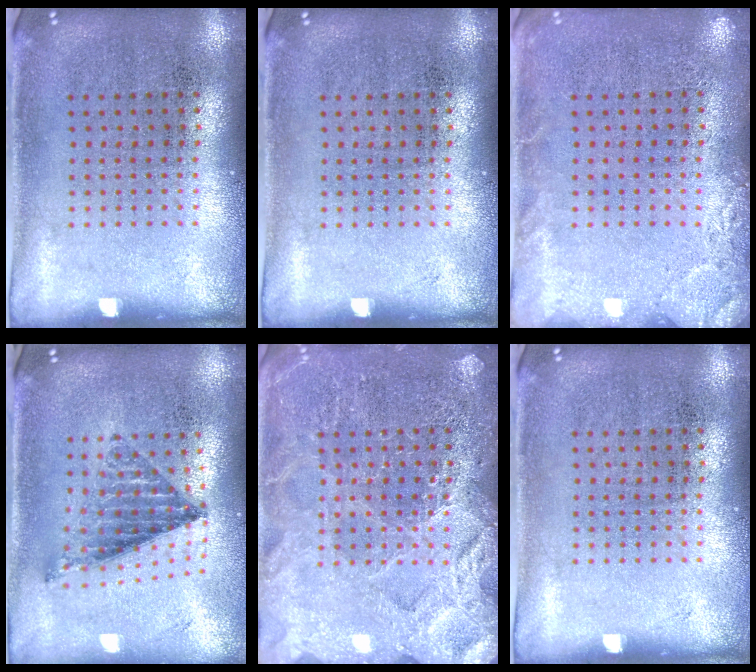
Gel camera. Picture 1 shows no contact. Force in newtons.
{"total": 0.0}
{"total": 2.0, "press": 2.0, "slide": 0.3}
{"total": 0.9, "press": 0.9, "slide": 0.3}
{"total": 5.4, "press": 5.4, "slide": 0.7}
{"total": 0.0}